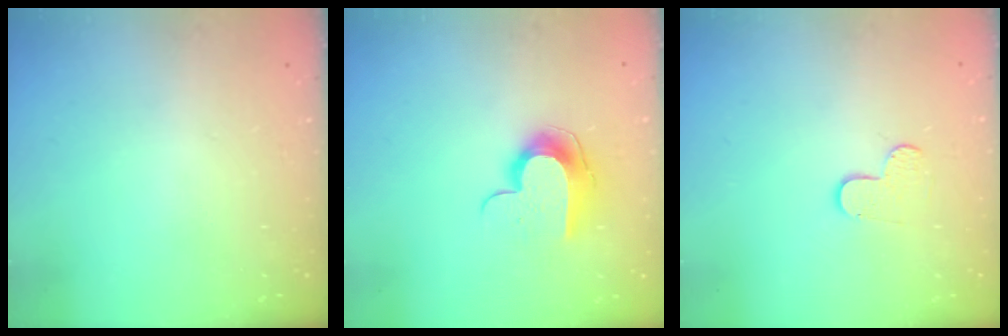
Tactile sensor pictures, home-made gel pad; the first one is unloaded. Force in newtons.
{"total": 10.1, "press": 10.0, "slide": 1.0}
{"total": 4.1, "press": 4.1, "slide": 0.3}